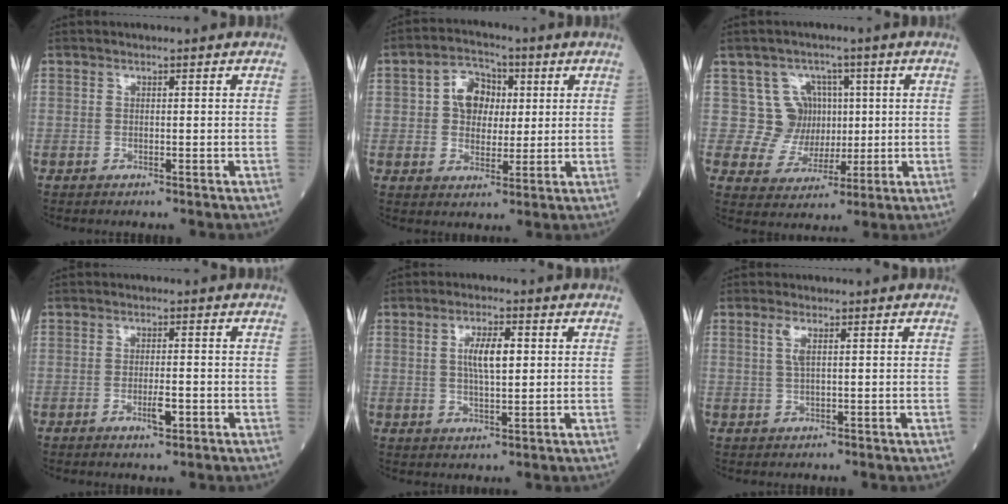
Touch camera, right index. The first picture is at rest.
{"total": 6.8, "force": [1.5, 5.0, 4.3], "torque": [-0.075, 0.022, 0.027]}
{"total": 6.9, "force": [1.6, 6.7, 0.1], "torque": [0.010, 0.022, 0.033]}
{"total": 2.6, "force": [-1.1, 0.5, 2.4], "torque": [-0.041, 0.000, -0.014]}
{"total": 5.2, "force": [1.1, 1.3, 4.9], "torque": [-0.092, 0.006, 0.022]}
{"total": 1.8, "force": [0.7, 0.2, 1.7], "torque": [-0.044, 0.005, 0.015]}